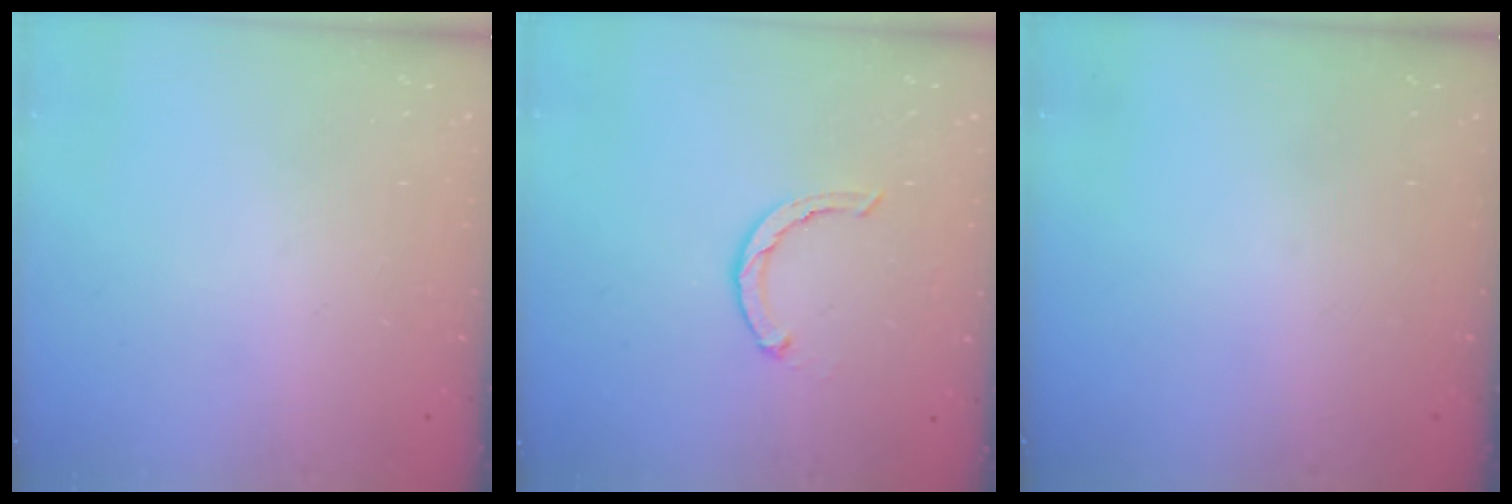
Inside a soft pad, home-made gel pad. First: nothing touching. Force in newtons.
{"total": 3.1, "press": 3.0, "slide": 0.5}
{"total": 0.0}